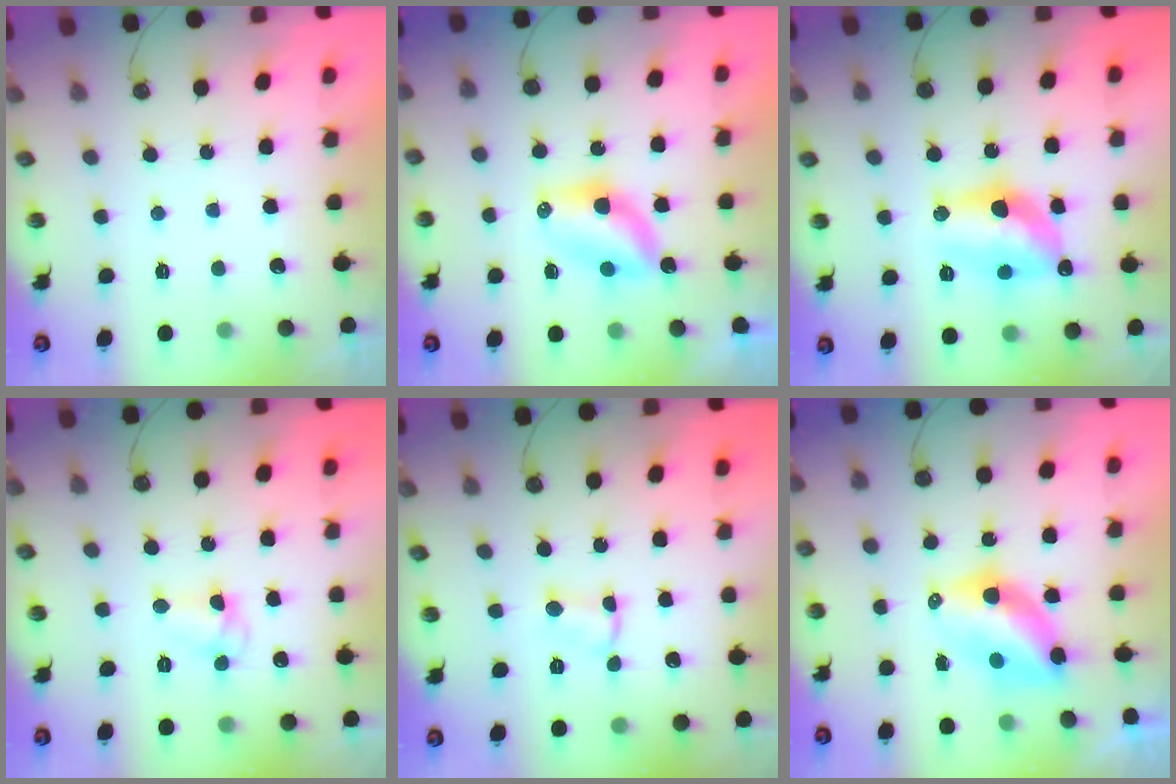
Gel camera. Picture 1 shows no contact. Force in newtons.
{"total": 6.6, "press": 6.6, "slide": 0.3}
{"total": 12.8, "press": 12.8, "slide": 1.2}
{"total": 5.2, "press": 5.2, "slide": 0.5}
{"total": 2.9, "press": 2.7, "slide": 1.0}
{"total": 7.4, "press": 7.4, "slide": 0.6}